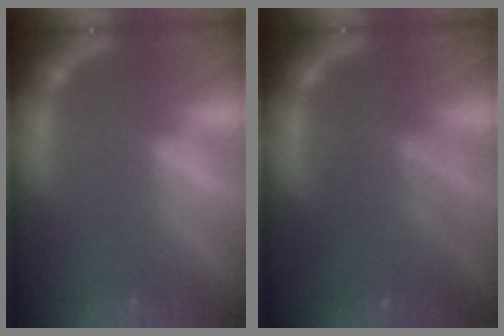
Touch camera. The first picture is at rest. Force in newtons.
{"total": 6.0}